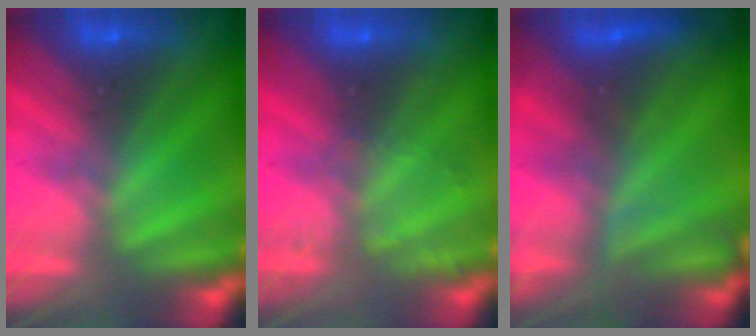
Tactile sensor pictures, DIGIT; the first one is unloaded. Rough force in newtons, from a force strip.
{"total": 2.0}
{"total": 8.6}